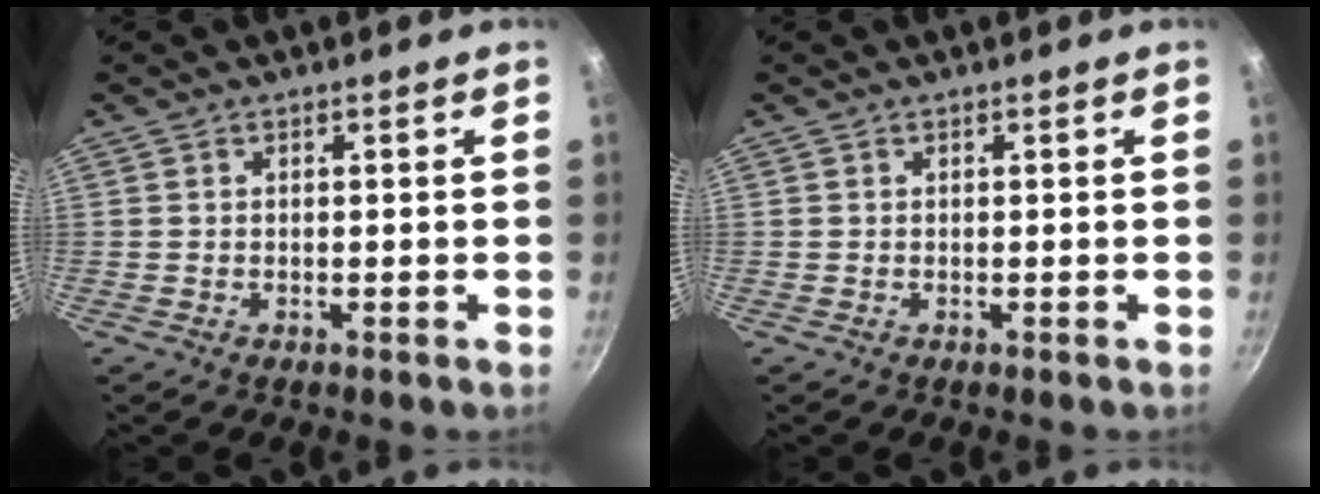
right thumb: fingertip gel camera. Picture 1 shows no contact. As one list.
[{"total": 0.0}]